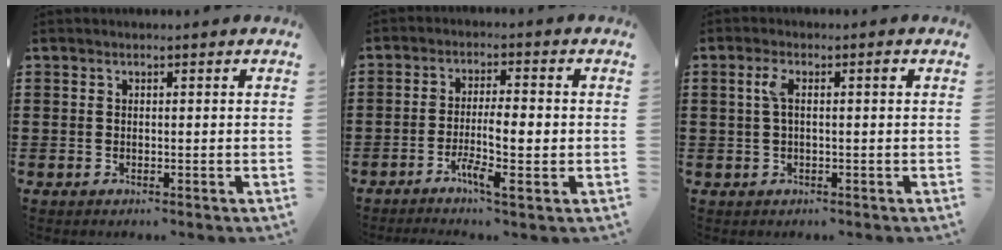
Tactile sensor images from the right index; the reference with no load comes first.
{"total": 5.7, "force": [-1.6, 1.0, 5.3], "torque": [-0.099, -0.004, -0.031]}
{"total": 2.9, "force": [0.4, 0.6, 2.9], "torque": [-0.055, 0.005, 0.004]}